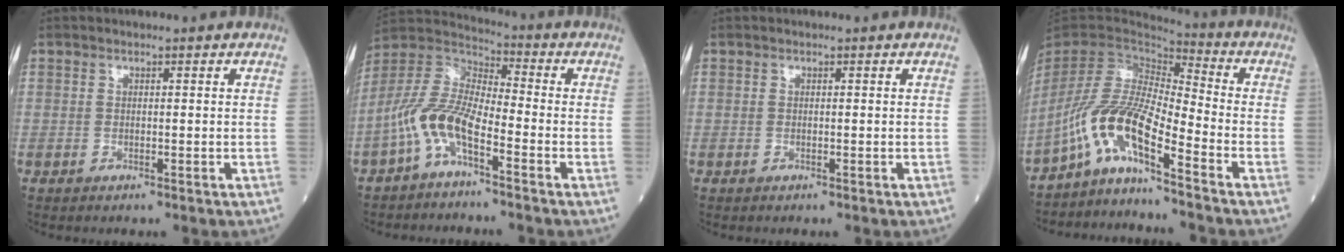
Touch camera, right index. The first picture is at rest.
{"total": 9.5, "force": [-4.9, 3.0, 7.5], "torque": [-0.175, 0.014, -0.106]}
{"total": 0.0}
{"total": 10.5, "force": [-6.9, 0.9, 7.8], "torque": [-0.168, 0.004, -0.134]}